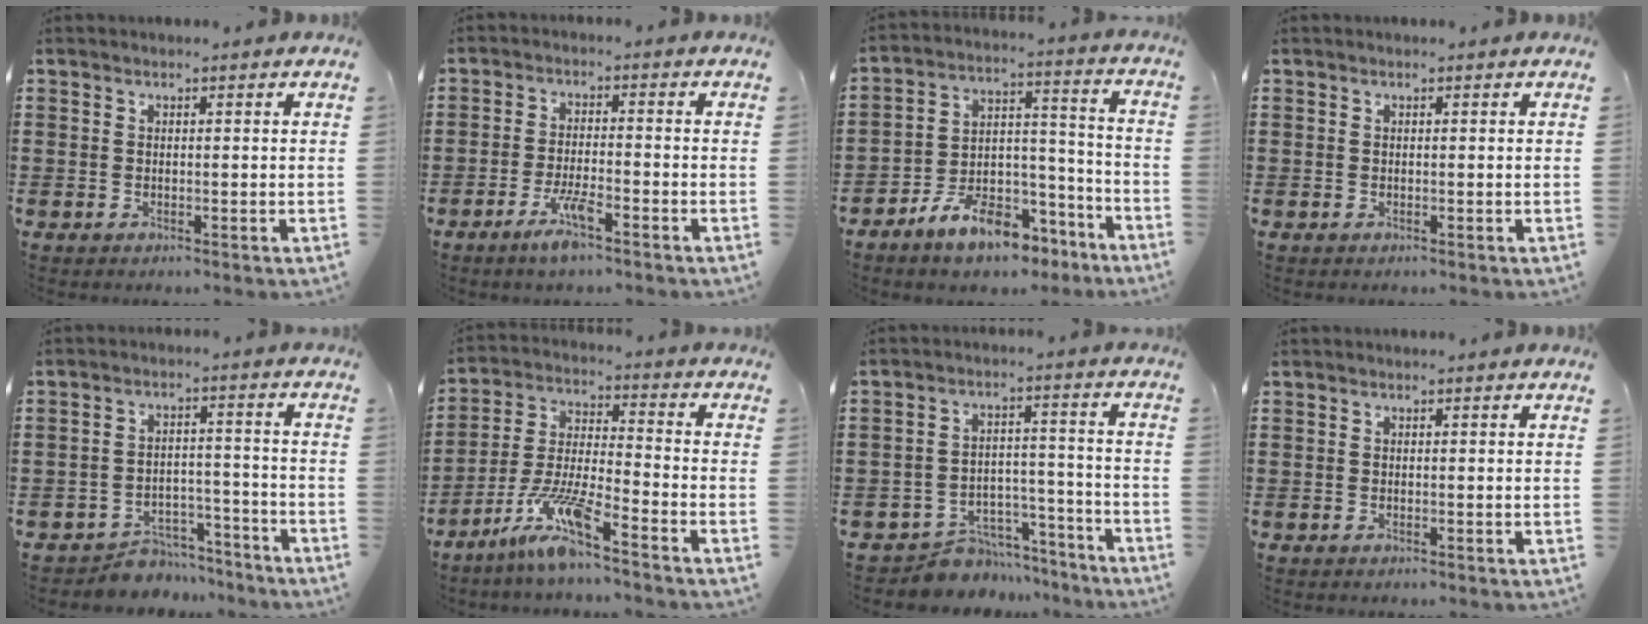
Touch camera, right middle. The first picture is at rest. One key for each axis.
{"total": 5.0, "fx": -3.2, "fy": 0.7, "fz": 3.8, "tx": -0.082, "ty": -0.004, "tz": -0.060}
{"total": 9.7, "fx": -8.0, "fy": 3.7, "fz": 4.1, "tx": -0.072, "ty": 0.033, "tz": -0.149}
{"total": 0.0}
{"total": 5.1, "fx": -4.9, "fy": 1.3, "fz": 0.2, "tx": -0.005, "ty": 0.013, "tz": -0.101}
{"total": 9.4, "fx": -7.1, "fy": 0.5, "fz": 6.1, "tx": -0.139, "ty": -0.014, "tz": -0.141}
{"total": 6.5, "fx": -6.2, "fy": 2.1, "fz": 0.6, "tx": -0.007, "ty": 0.027, "tz": -0.120}
{"total": 0.0}